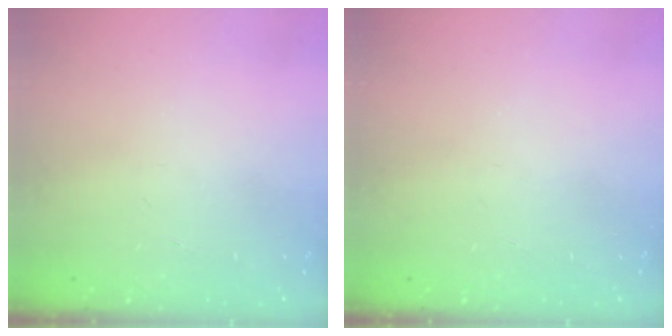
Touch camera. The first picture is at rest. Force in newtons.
{"total": 0.0}